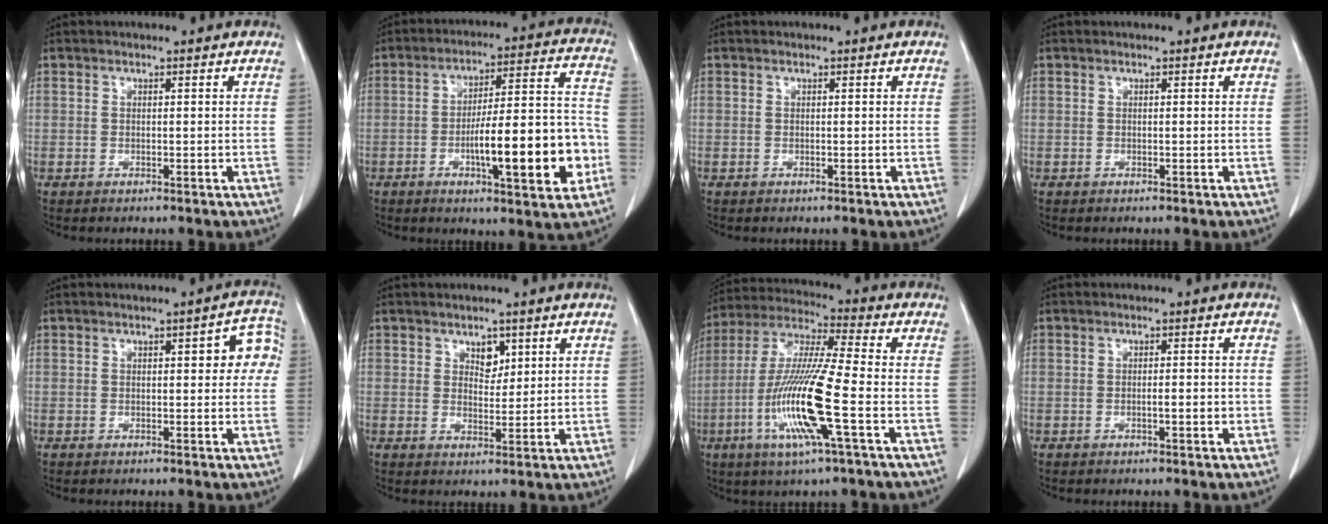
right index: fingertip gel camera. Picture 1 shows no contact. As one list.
[{"total": 16.7, "force": [-4.9, 3.0, 15.7], "torque": [-0.233, 0.017, -0.068]}, {"total": 0.0}, {"total": 0.0}, {"total": 5.4, "force": [1.0, 2.0, 4.9], "torque": [-0.043, 0.020, 0.006]}, {"total": 2.6, "force": [1.6, 1.4, 1.5], "torque": [-0.022, -0.005, 0.032]}, {"total": 15.2, "force": [-4.5, 0.2, 14.5], "torque": [-0.302, -0.015, -0.093]}, {"total": 1.6, "force": [-0.4, 0.3, 1.5], "torque": [-0.024, 0.001, -0.007]}]